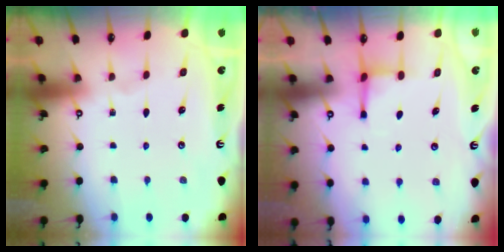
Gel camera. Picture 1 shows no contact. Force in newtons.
{"total": 2.9, "press": 2.9, "slide": 0.4}